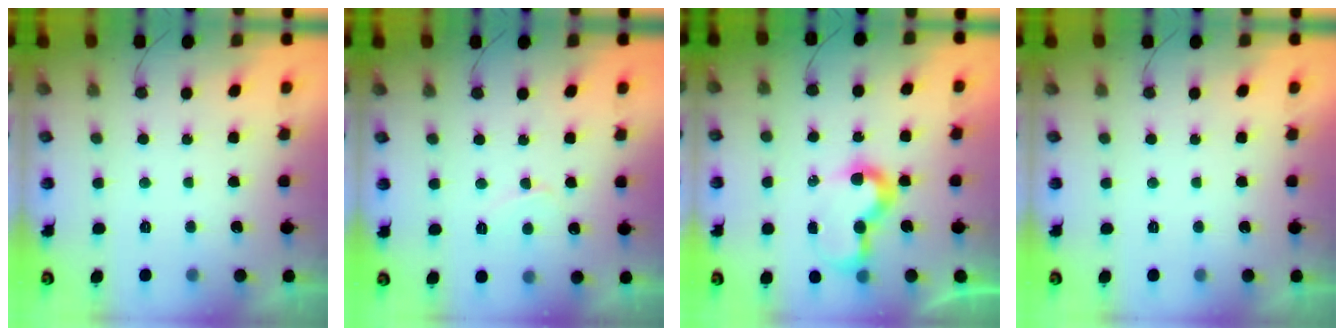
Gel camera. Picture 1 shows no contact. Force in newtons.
{"total": 3.9, "press": 3.8, "slide": 0.5}
{"total": 8.7, "press": 8.7, "slide": 0.2}
{"total": 1.8, "press": 1.8, "slide": 0.0}